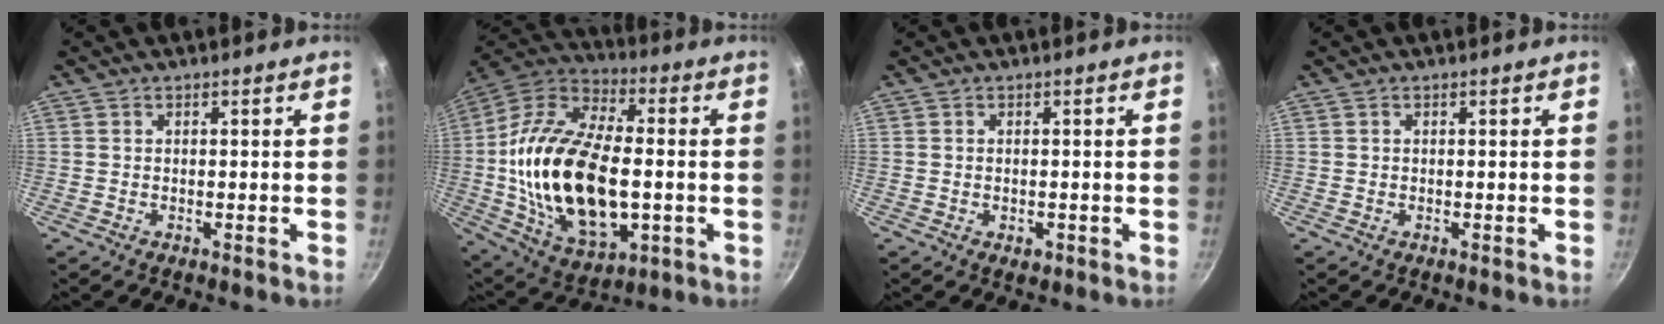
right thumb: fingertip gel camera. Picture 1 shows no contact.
{"total": 26.7, "force": [-1.8, 14.5, 22.4], "torque": [-0.417, 0.022, -0.028]}
{"total": 1.5, "force": [-0.5, 0.9, 1.1], "torque": [-0.014, -0.002, -0.007]}
{"total": 0.0}